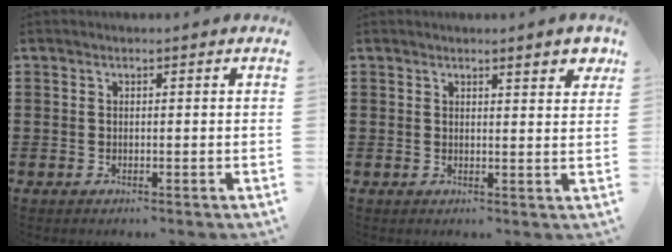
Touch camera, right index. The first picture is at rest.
{"total": 2.8, "force": [2.1, 0.4, 1.8], "torque": [-0.032, 0.002, 0.036]}